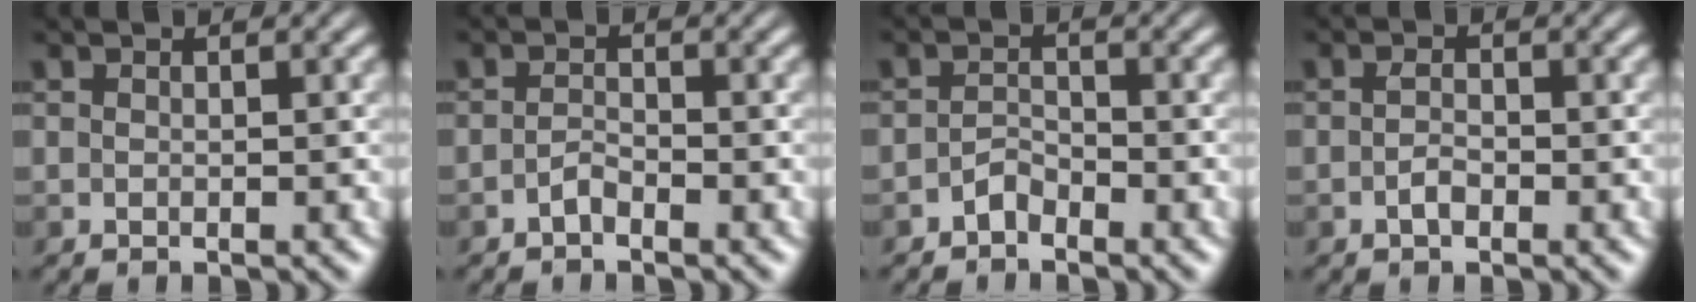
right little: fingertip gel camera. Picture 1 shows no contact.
{"total": 2.2, "force": [-2.1, 0.2, 0.7], "torque": [-0.017, 0.001, -0.044]}
{"total": 2.5, "force": [-2.4, 0.4, 0.4], "torque": [-0.009, 0.002, -0.051]}
{"total": 2.2, "force": [-1.5, 0.9, 1.3], "torque": [-0.029, 0.001, -0.031]}